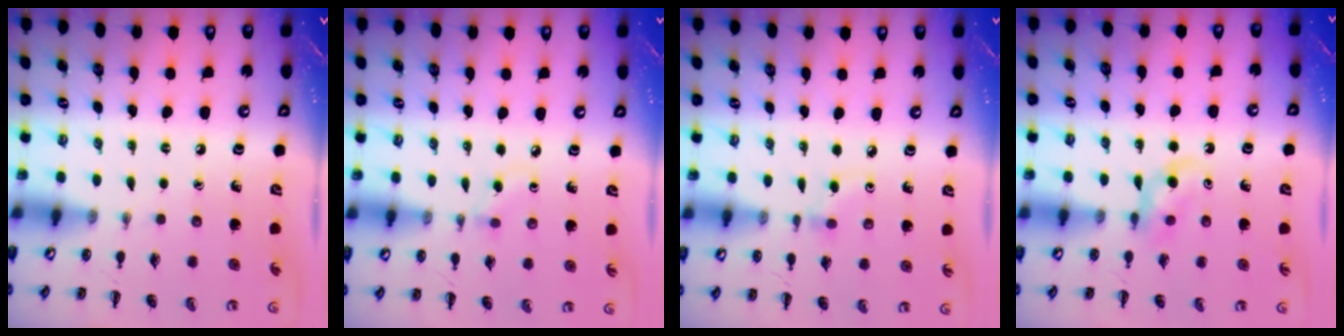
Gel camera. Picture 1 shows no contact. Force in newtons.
{"total": 2.9, "press": 2.7, "slide": 1.0}
{"total": 2.7, "press": 2.4, "slide": 1.2}
{"total": 3.8, "press": 3.5, "slide": 1.6}